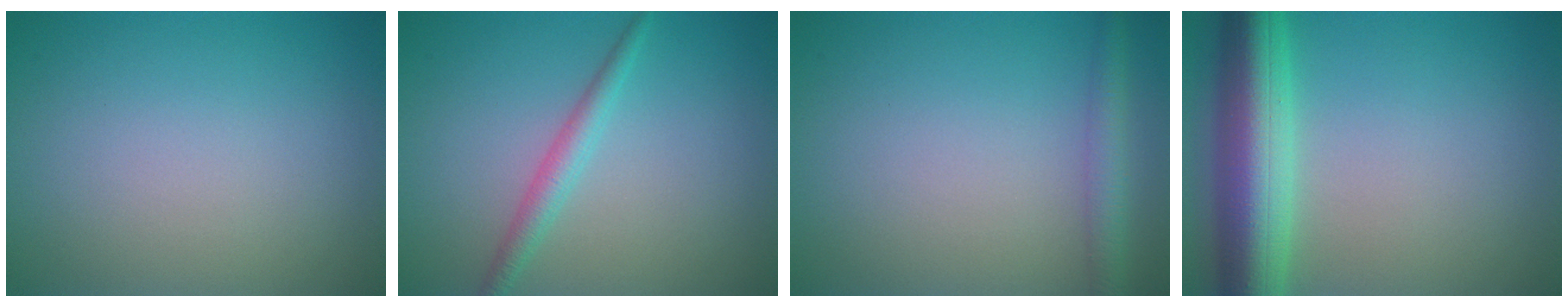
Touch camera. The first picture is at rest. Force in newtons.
{"total": 2.1, "press": 2.1, "slide": 0.0}
{"total": 2.4, "press": 2.4, "slide": 0.1}
{"total": 8.4, "press": 8.4, "slide": 0.3}